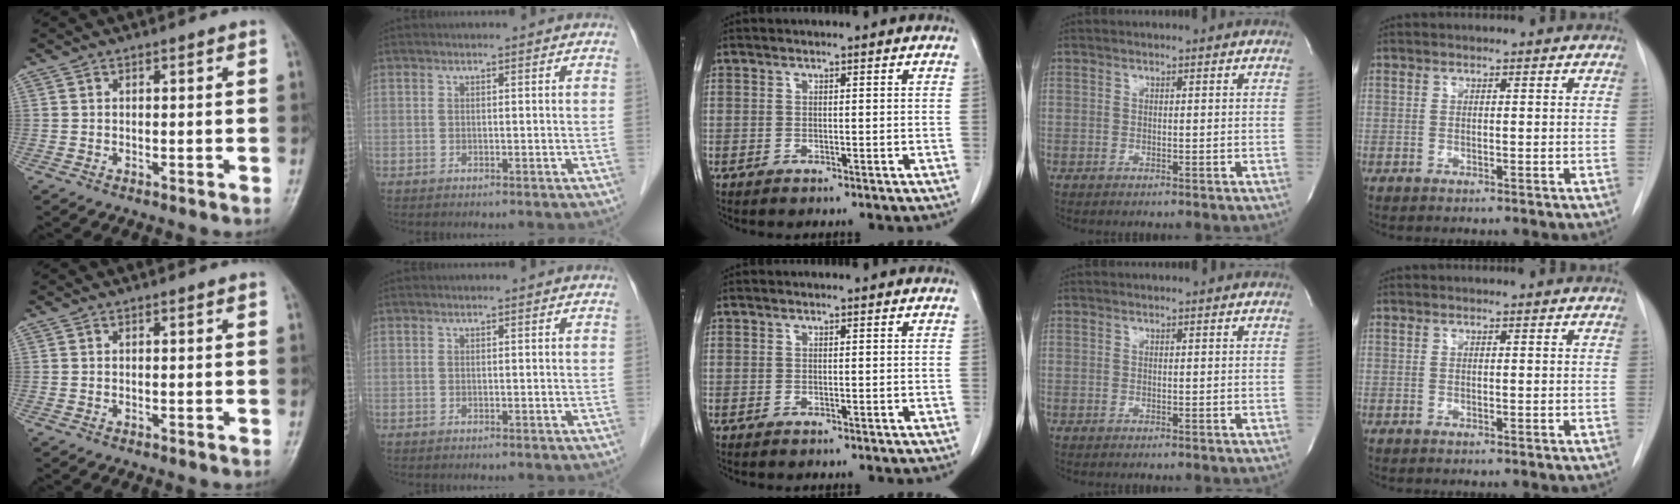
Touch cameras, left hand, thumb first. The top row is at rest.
{}